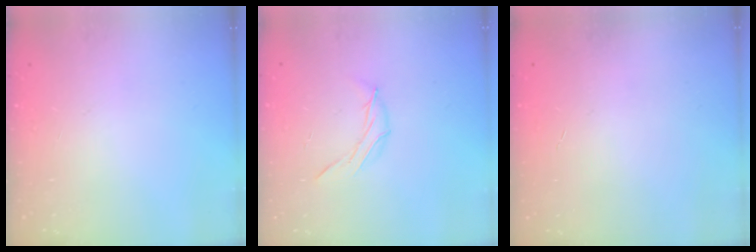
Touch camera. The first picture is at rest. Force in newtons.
{"total": 6.3, "press": 6.2, "slide": 1.0}
{"total": 0.0}